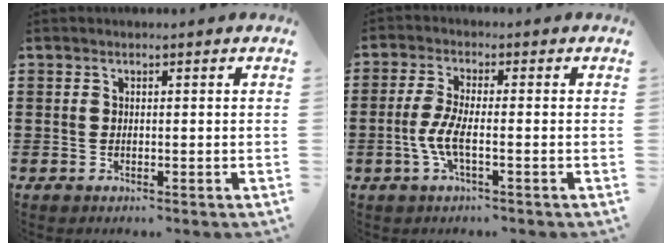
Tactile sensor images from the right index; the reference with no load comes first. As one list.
[{"total": 4.7, "force": [-1.4, 1.1, 4.4], "torque": [-0.111, -0.009, -0.036]}]